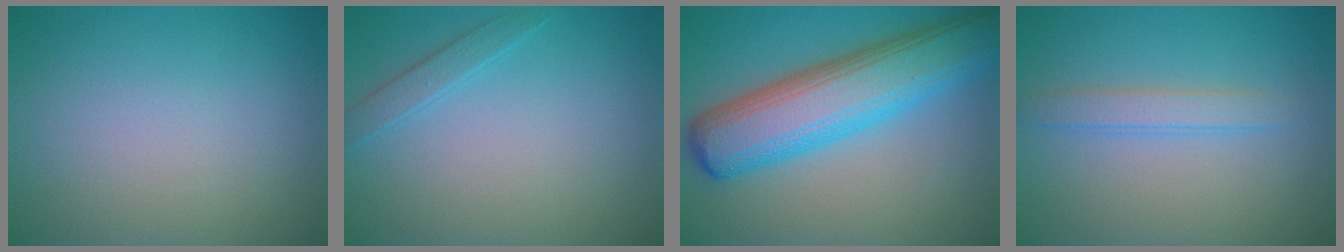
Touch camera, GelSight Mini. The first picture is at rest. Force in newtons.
{"total": 1.4, "press": 1.4, "slide": 0.1}
{"total": 9.7, "press": 9.7, "slide": 0.2}
{"total": 1.9, "press": 1.9, "slide": 0.2}